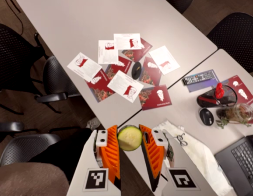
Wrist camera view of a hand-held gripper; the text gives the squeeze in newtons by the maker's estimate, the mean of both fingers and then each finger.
{"total": 13.0, "left": 13.4, "right": 12.6}